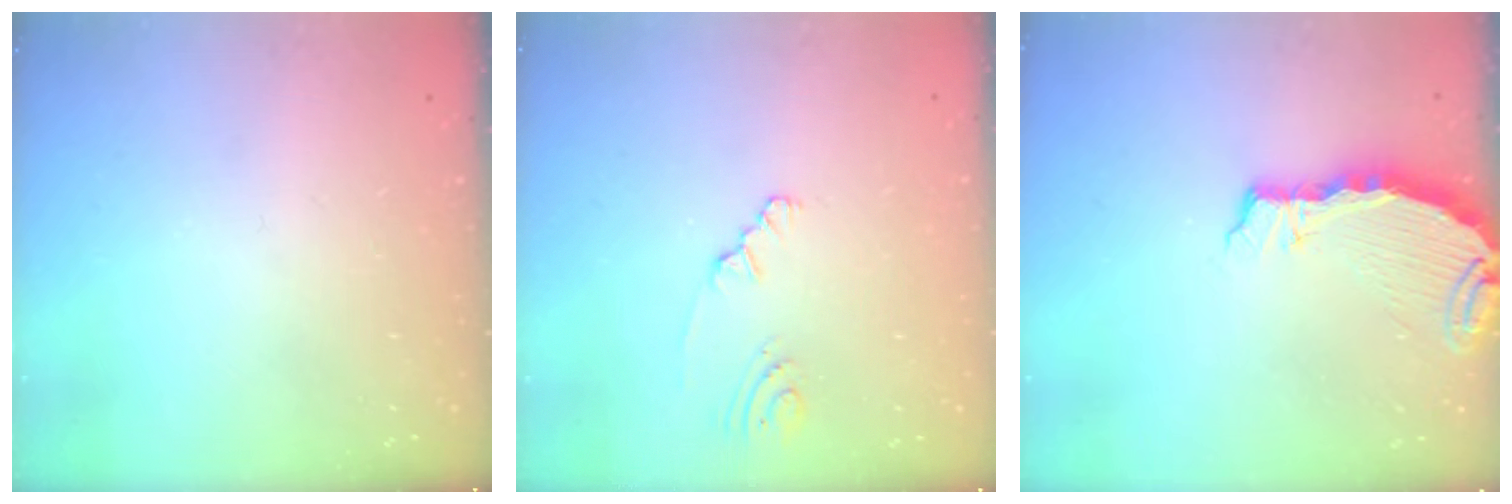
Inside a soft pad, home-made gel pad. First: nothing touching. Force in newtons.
{"total": 1.5, "press": 1.5, "slide": 0.2}
{"total": 5.4, "press": 5.4, "slide": 0.5}